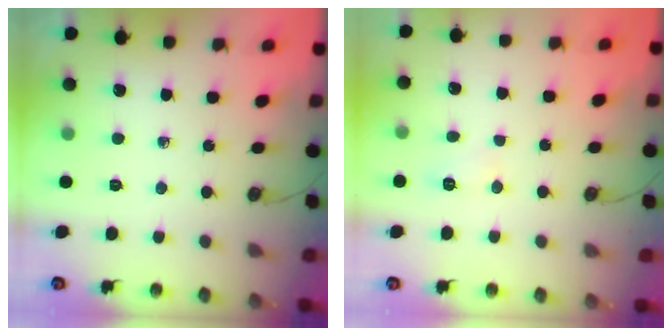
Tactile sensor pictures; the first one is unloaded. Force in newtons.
{"total": 5.8, "press": 5.7, "slide": 0.9}